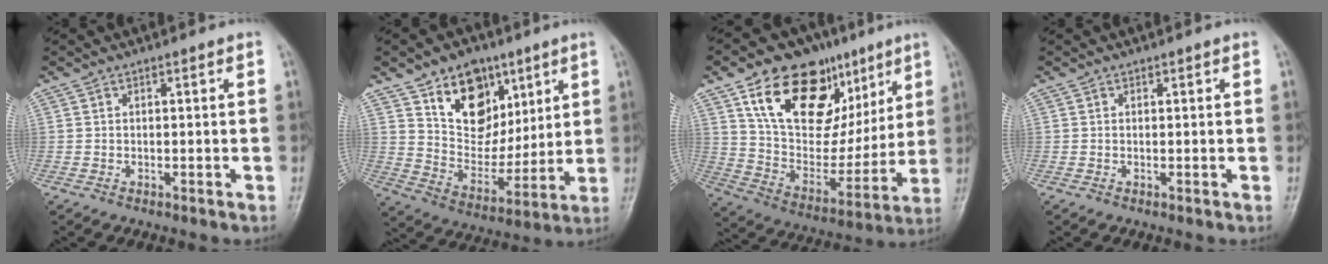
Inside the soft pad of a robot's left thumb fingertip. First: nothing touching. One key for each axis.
{"total": 15.0, "fx": 8.1, "fy": 10.4, "fz": 7.1, "tx": -0.070, "ty": -0.047, "tz": 0.149}
{"total": 24.5, "fx": 12.3, "fy": 15.0, "fz": 15.1, "tx": -0.189, "ty": -0.024, "tz": 0.213}
{"total": 0.0}